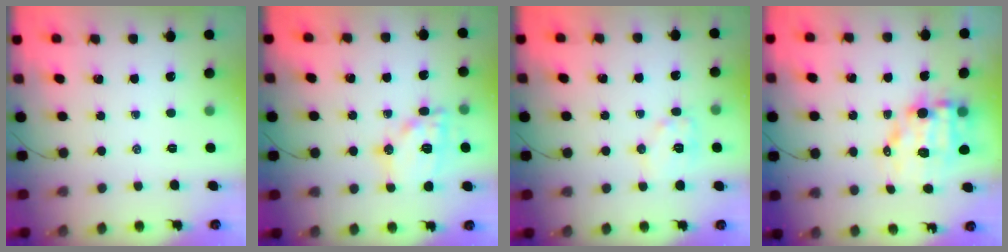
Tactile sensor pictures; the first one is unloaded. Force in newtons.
{"total": 14.4, "press": 14.4, "slide": 1.1}
{"total": 9.0, "press": 9.0, "slide": 0.2}
{"total": 9.5, "press": 9.2, "slide": 2.6}